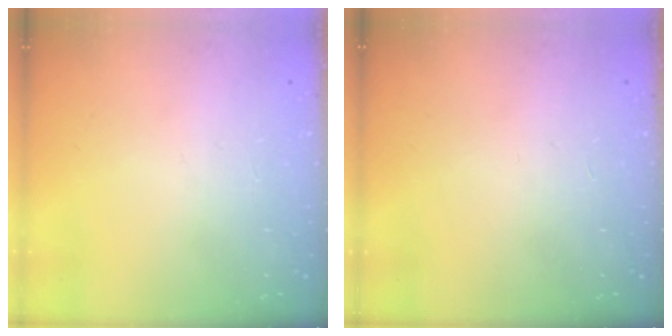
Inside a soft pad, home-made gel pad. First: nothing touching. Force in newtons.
{"total": 0.0}